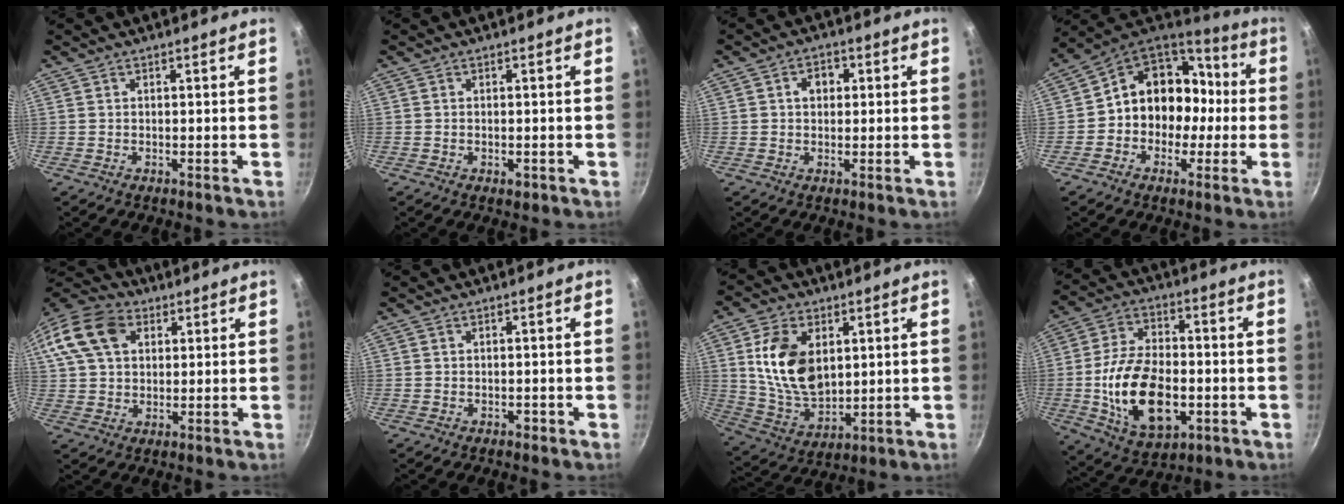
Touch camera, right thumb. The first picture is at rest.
{"total": 1.4, "force": [-0.6, 0.7, 1.1], "torque": [-0.015, -0.002, -0.009]}
{"total": 3.8, "force": [0.7, 3.0, 2.2], "torque": [-0.010, 0.009, 0.007]}
{"total": 15.5, "force": [-1.2, 13.3, 7.9], "torque": [-0.070, 0.058, -0.027]}
{"total": 16.9, "force": [5.8, 12.1, 10.2], "torque": [-0.211, 0.025, 0.094]}
{"total": 0.7, "force": [-0.4, 0.5, 0.4], "torque": [-0.001, 0.004, -0.003]}
{"total": 15.1, "force": [3.4, 9.8, 11.0], "torque": [-0.181, -0.020, 0.076]}
{"total": 18.6, "force": [-3.4, 10.9, 14.6], "torque": [-0.249, 0.017, -0.050]}